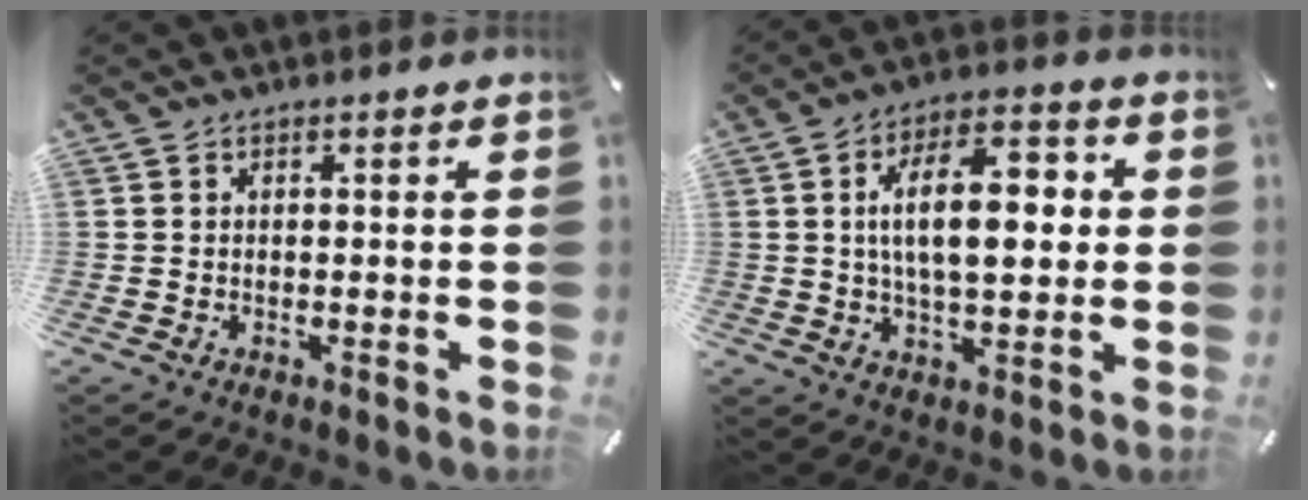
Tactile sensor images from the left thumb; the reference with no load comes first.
{"total": 14.5, "force": [2.1, 7.5, 12.2], "torque": [-0.209, 0.003, 0.025]}